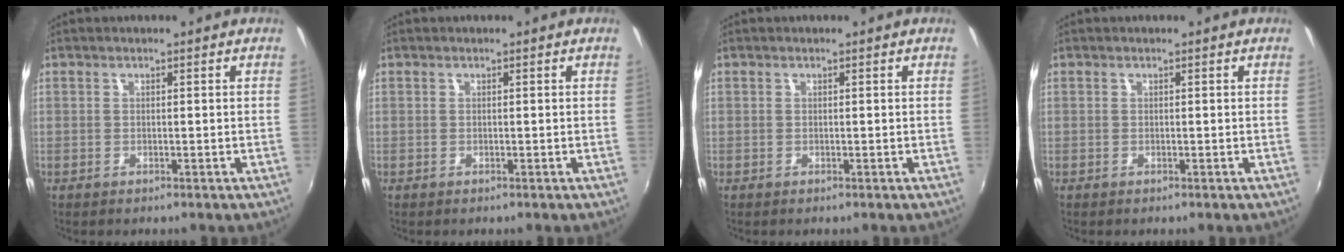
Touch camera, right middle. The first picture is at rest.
{"total": 0.0}
{"total": 0.0}
{"total": 0.0}